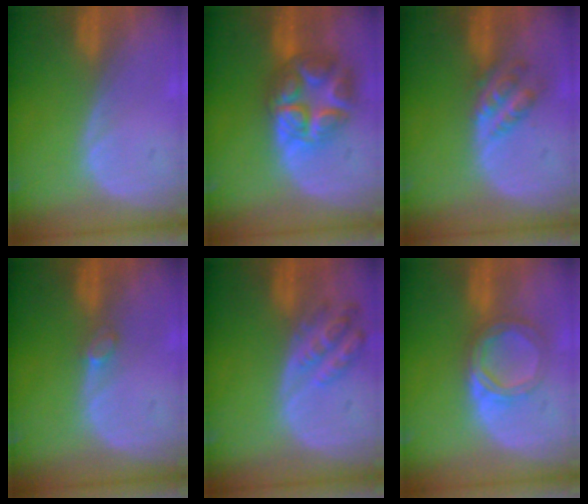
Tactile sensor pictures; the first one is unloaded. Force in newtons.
{"total": 8.9, "press": 8.9, "slide": 0.4}
{"total": 4.6, "press": 4.1, "slide": 2.2}
{"total": 1.4, "press": 1.4, "slide": 0.2}
{"total": 5.4, "press": 5.0, "slide": 2.1}
{"total": 5.2, "press": 5.0, "slide": 1.3}